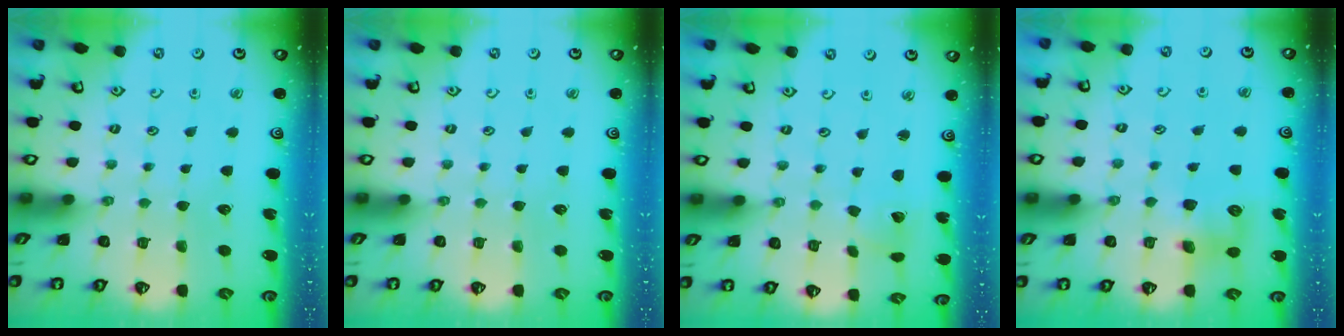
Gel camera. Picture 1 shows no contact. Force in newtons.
{"total": 0.0}
{"total": 3.4, "press": 3.3, "slide": 0.2}
{"total": 7.8, "press": 7.7, "slide": 0.5}